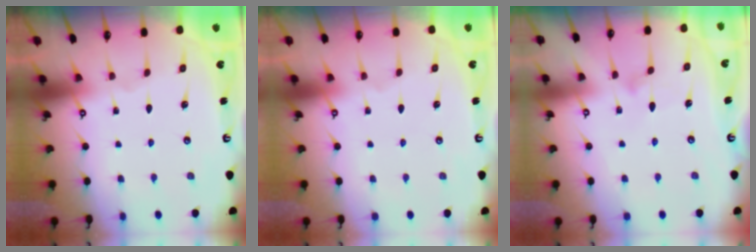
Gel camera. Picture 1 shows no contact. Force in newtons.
{"total": 4.0, "press": 4.0, "slide": 0.1}
{"total": 8.2, "press": 8.1, "slide": 0.4}